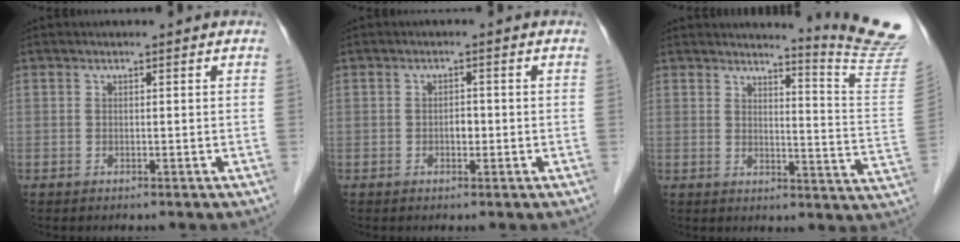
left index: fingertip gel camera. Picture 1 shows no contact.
{"total": 1.5, "force": [-0.4, 0.9, 1.1], "torque": [-0.017, 0.004, -0.007]}
{"total": 12.0, "force": [11.6, -2.8, 1.7], "torque": [-0.031, -0.126, 0.127]}